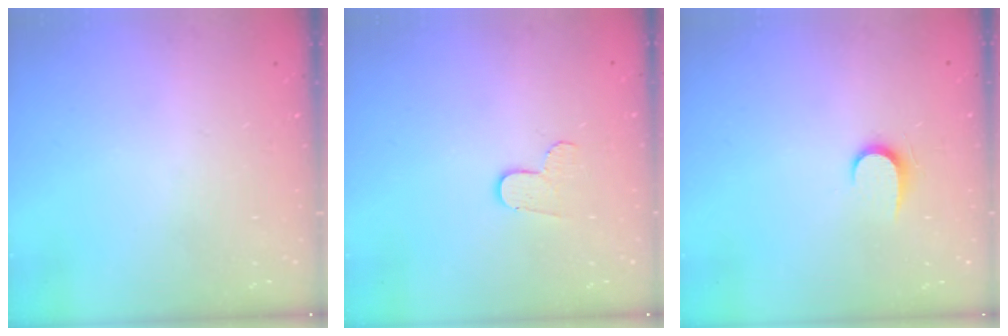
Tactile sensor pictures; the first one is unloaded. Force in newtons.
{"total": 6.1, "press": 6.1, "slide": 0.5}
{"total": 6.1, "press": 6.1, "slide": 0.6}